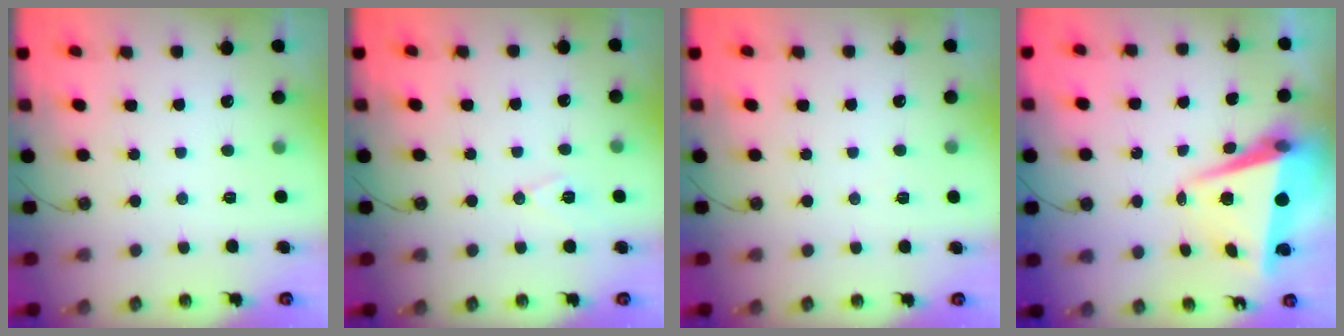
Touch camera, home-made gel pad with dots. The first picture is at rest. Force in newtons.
{"total": 7.2, "press": 6.1, "slide": 3.9}
{"total": 4.6, "press": 1.9, "slide": 4.2}
{"total": 8.1, "press": 7.9, "slide": 1.8}